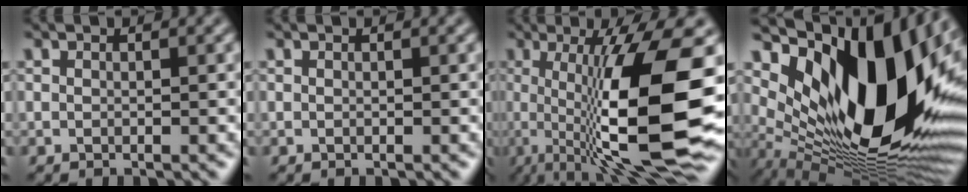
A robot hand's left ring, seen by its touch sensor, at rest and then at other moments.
{"total": 0.0}
{"total": 13.7, "force": [-0.8, 3.5, 13.2], "torque": [-0.207, 0.002, -0.011]}
{"total": 16.9, "force": [4.1, 8.4, 14.0], "torque": [-0.233, 0.000, 0.067]}